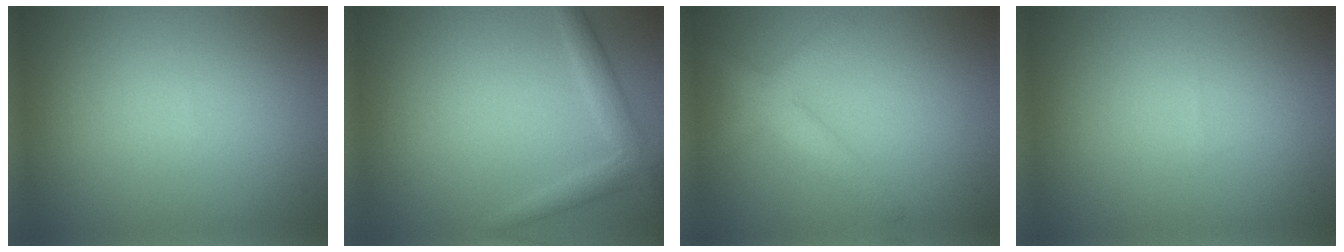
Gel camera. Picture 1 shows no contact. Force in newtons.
{"total": 2.4, "press": 2.4, "slide": 0.2}
{"total": 3.1, "press": 3.1, "slide": 0.2}
{"total": 0.0}